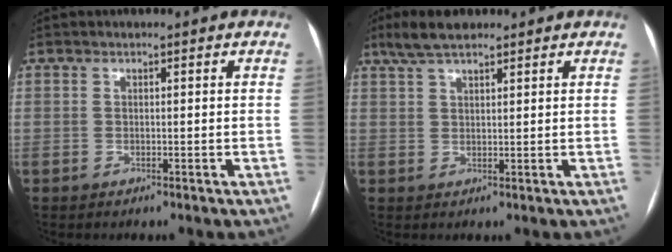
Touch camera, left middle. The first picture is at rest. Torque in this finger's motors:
{"motor_torque": [0.39, -0.40, 0.05, 0.01]}